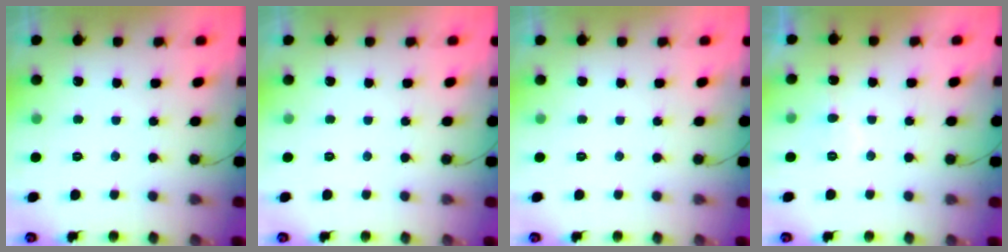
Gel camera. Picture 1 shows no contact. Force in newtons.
{"total": 0.0}
{"total": 0.0}
{"total": 5.9, "press": 5.9, "slide": 0.7}